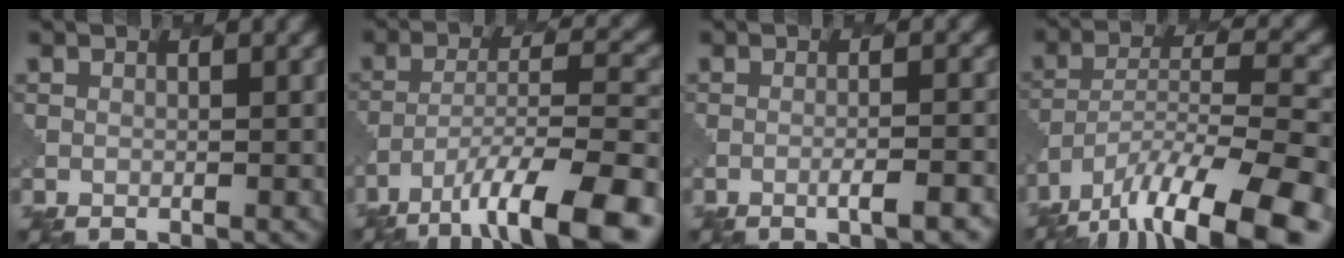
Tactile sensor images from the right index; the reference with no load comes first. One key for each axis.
{"total": 11.2, "fx": -7.4, "fy": 3.0, "fz": 7.8, "tx": -0.128, "ty": 0.003, "tz": -0.125}
{"total": 2.9, "fx": -1.4, "fy": 0.5, "fz": 2.5, "tx": -0.032, "ty": 0.006, "tz": -0.027}
{"total": 13.9, "fx": -10.1, "fy": 3.6, "fz": 8.9, "tx": -0.167, "ty": -0.005, "tz": -0.160}